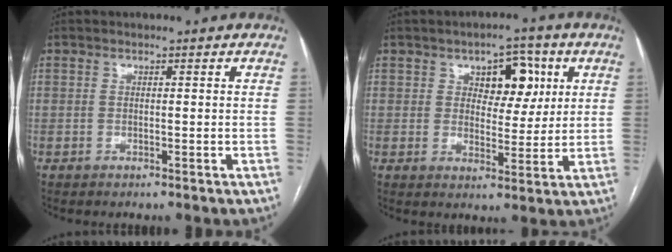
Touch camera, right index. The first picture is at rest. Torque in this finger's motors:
{"motor_torque": [0.18, 0.09, 0.15, 0.03]}